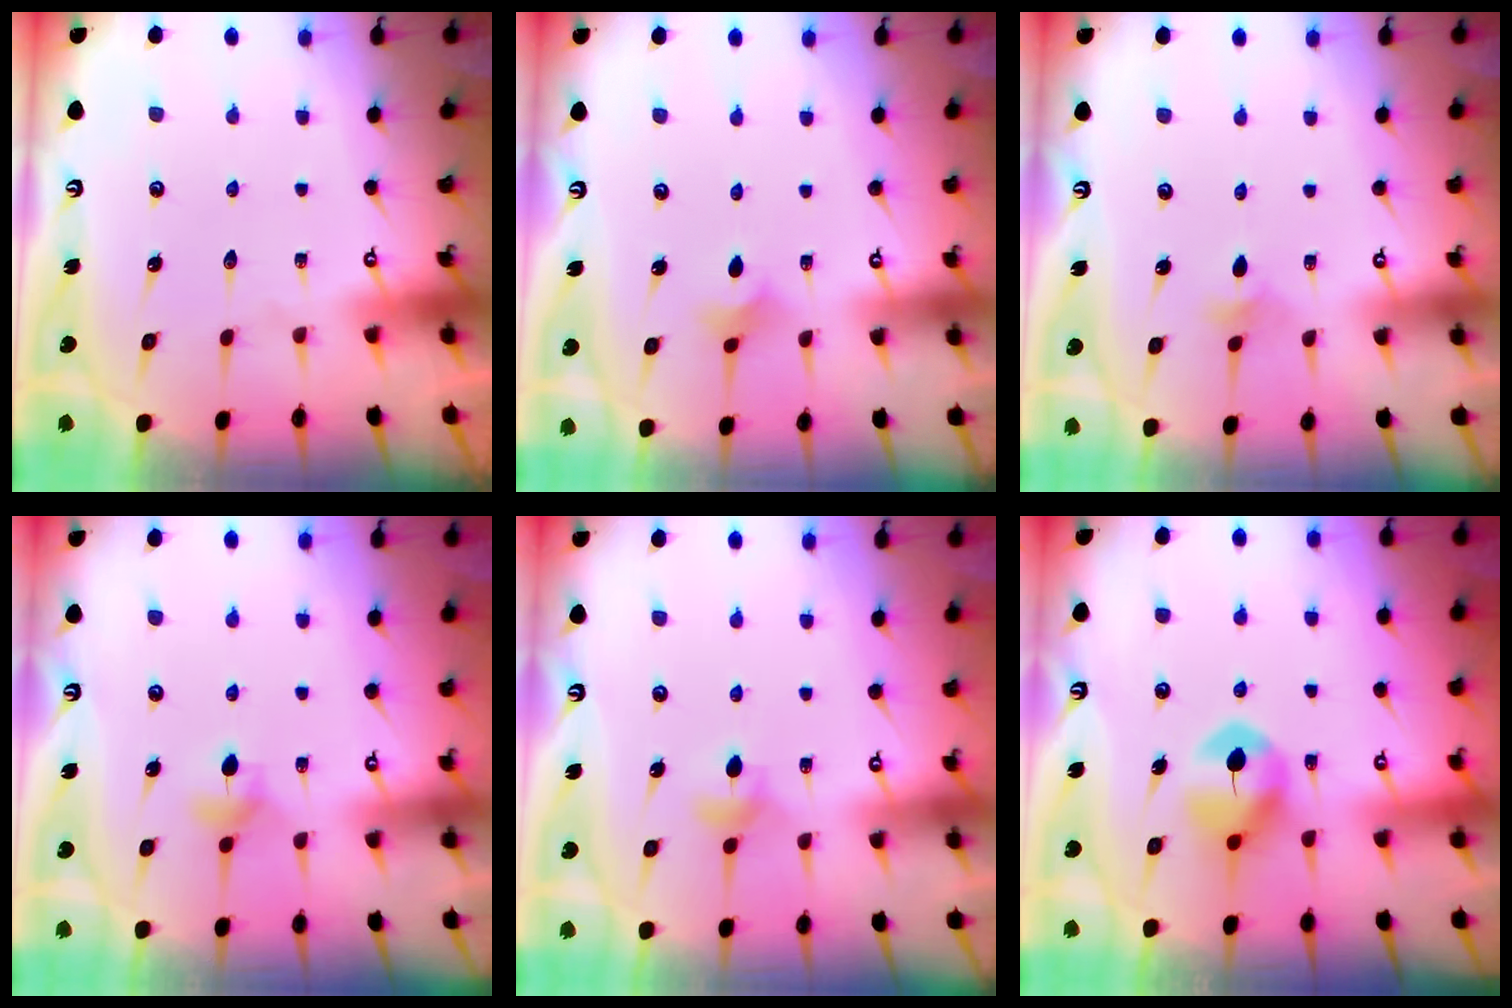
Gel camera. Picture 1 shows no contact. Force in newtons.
{"total": 3.4, "press": 3.3, "slide": 0.9}
{"total": 2.6, "press": 2.6, "slide": 0.5}
{"total": 4.7, "press": 4.6, "slide": 1.0}
{"total": 4.3, "press": 4.3, "slide": 0.9}
{"total": 8.1, "press": 8.1, "slide": 0.3}